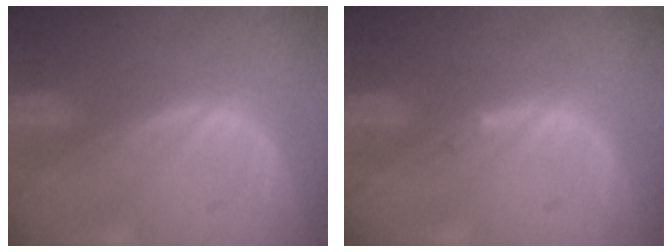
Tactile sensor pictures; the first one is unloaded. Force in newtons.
{"total": 0.5, "press": 0.5, "slide": 0.1}